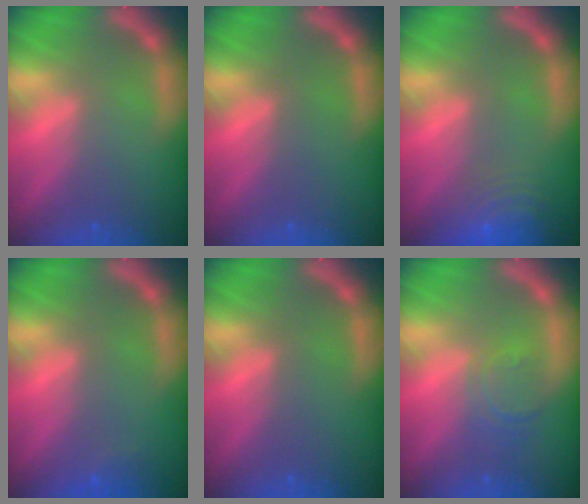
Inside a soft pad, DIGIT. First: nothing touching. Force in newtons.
{"total": 0.0}
{"total": 9.1}
{"total": 0.9}
{"total": 0.0}
{"total": 3.0}